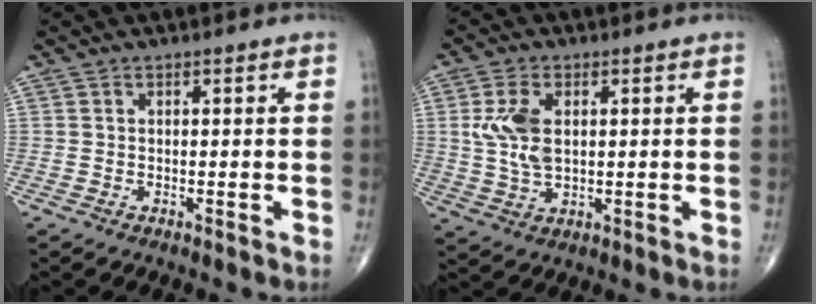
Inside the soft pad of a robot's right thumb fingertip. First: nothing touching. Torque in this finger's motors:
{"motor_torque": [0.71, 1.92, 0.79, -0.09, 0.09]}